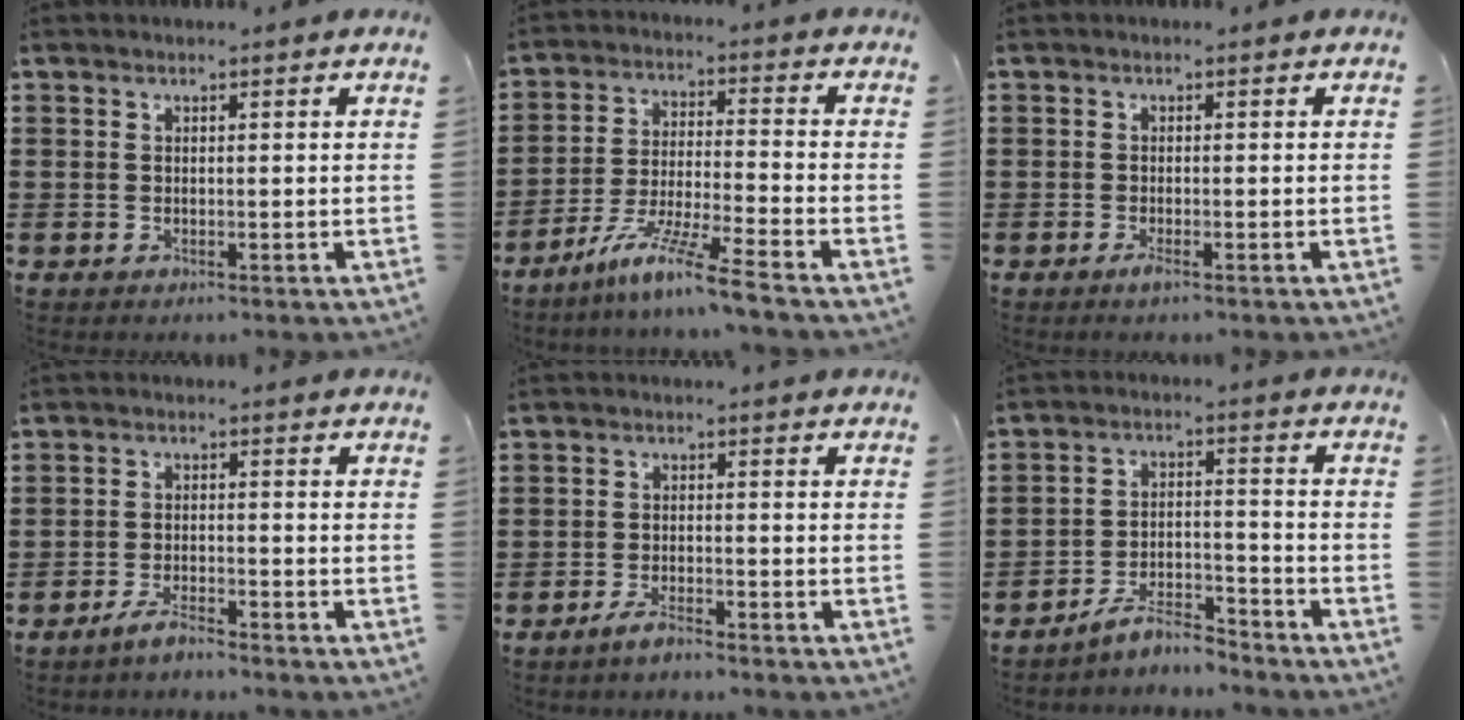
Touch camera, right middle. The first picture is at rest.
{"total": 9.1, "force": [-7.5, -0.7, 5.2], "torque": [-0.106, -0.011, -0.148]}
{"total": 1.4, "force": [-0.6, 0.2, 1.2], "torque": [-0.023, -0.006, -0.008]}
{"total": 2.9, "force": [-2.5, 0.3, 1.4], "torque": [-0.030, 0.004, -0.049]}
{"total": 2.4, "force": [-2.0, 0.3, 1.3], "torque": [-0.030, 0.002, -0.040]}
{"total": 6.4, "force": [-6.0, 1.1, 2.0], "torque": [-0.042, 0.005, -0.117]}